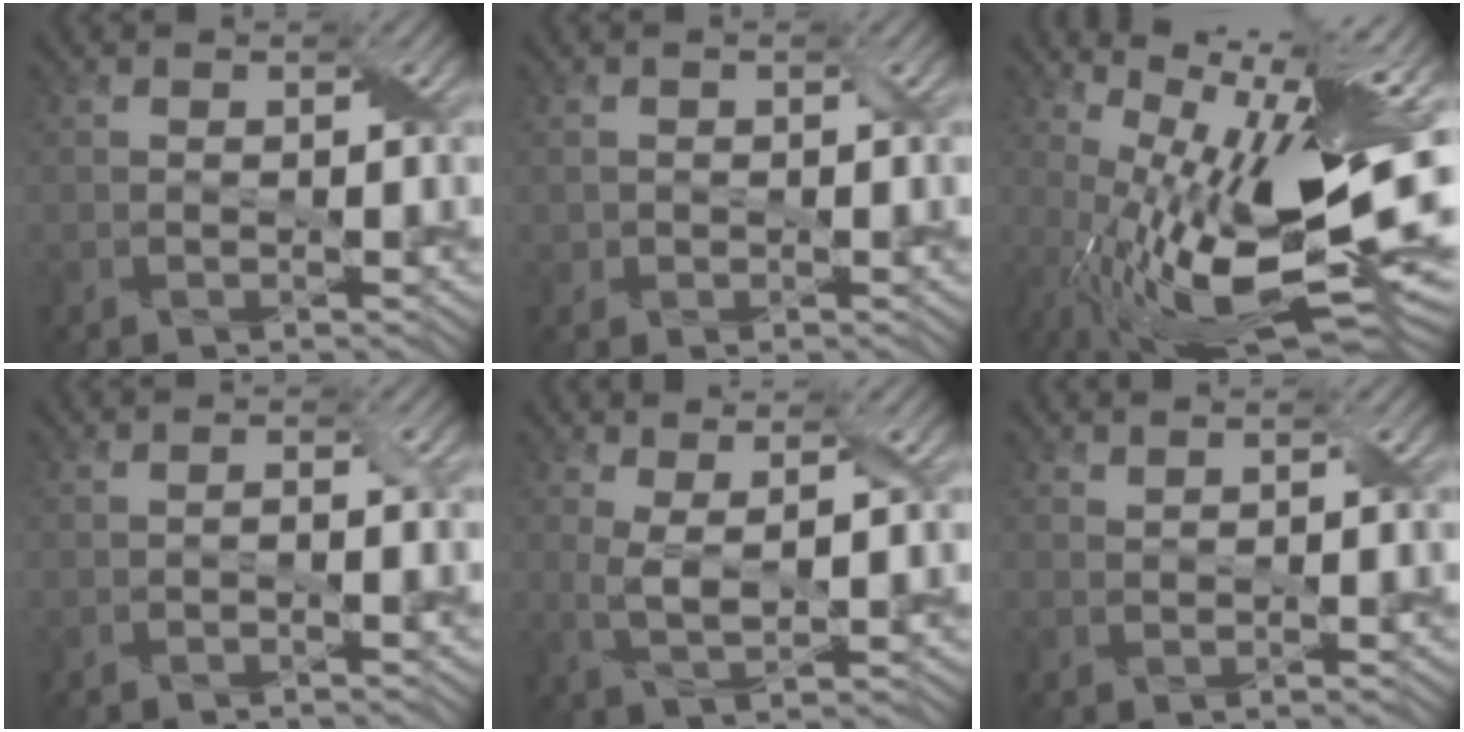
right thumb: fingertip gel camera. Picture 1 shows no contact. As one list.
[{"total": 1.2, "force": [0.0, 1.1, 0.2], "torque": [-0.009, -0.003, -0.002]}, {"total": 19.0, "force": [0.7, 6.0, 18.0], "torque": [-0.298, -0.006, 0.021]}, {"total": 0.8, "force": [-0.4, 0.0, 0.7], "torque": [-0.012, 0.005, -0.005]}, {"total": 3.7, "force": [1.4, 1.0, 3.2], "torque": [-0.079, -0.001, 0.029]}, {"total": 0.8, "force": [0.7, 0.1, 0.2], "torque": [-0.011, 0.003, 0.015]}]